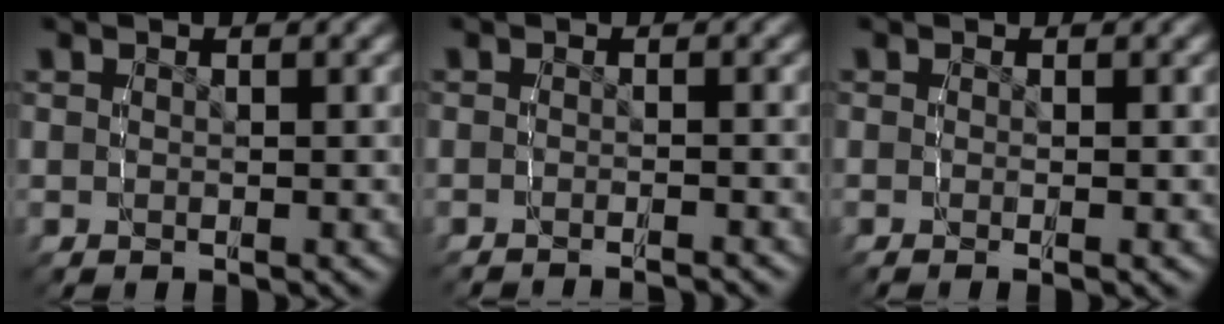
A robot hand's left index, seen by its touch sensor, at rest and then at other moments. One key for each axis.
{"total": 2.2, "fx": -2.2, "fy": 0.1, "fz": 0.4, "tx": -0.011, "ty": -0.007, "tz": -0.033}
{"total": 0.9, "fx": -0.6, "fy": -0.1, "fz": 0.7, "tx": -0.016, "ty": -0.009, "tz": -0.004}